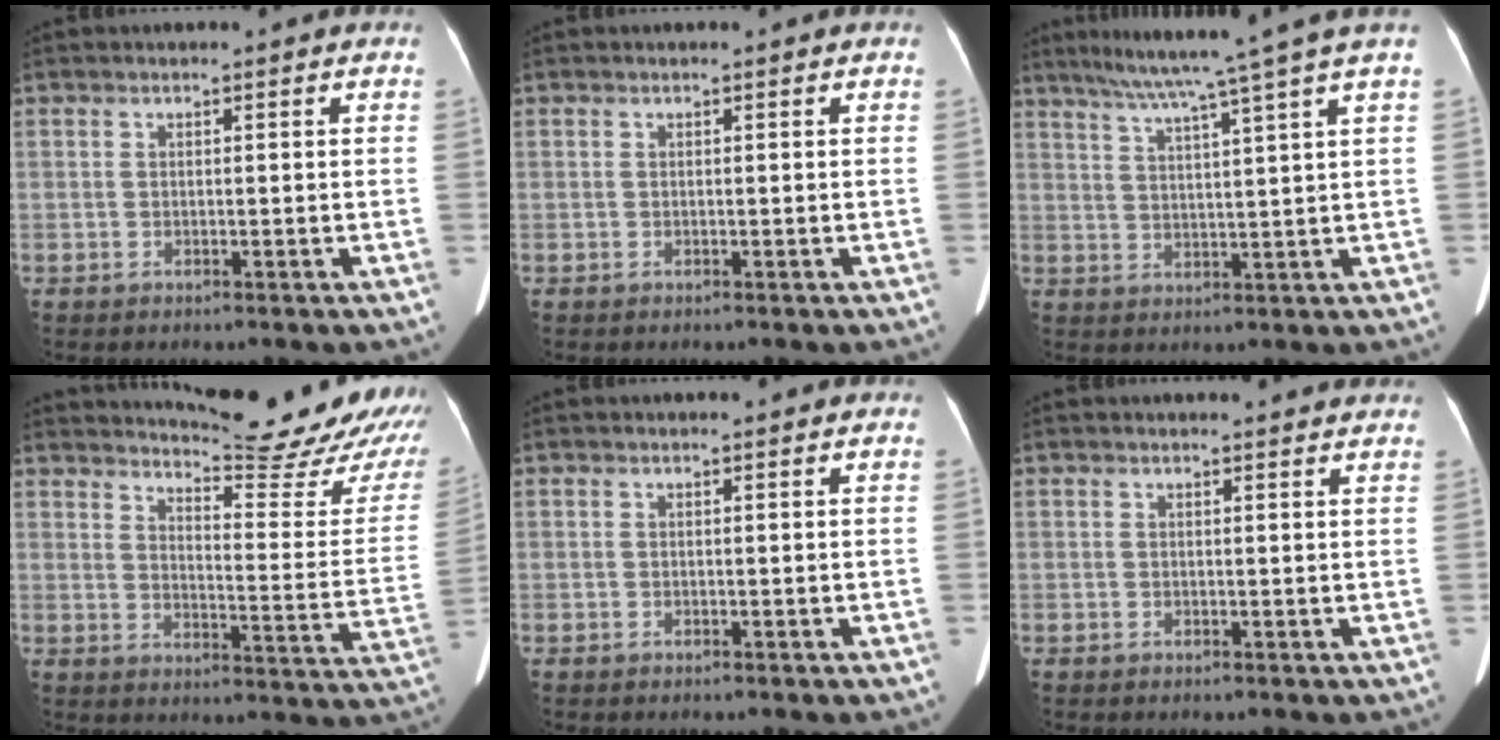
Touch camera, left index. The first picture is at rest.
{"total": 0.0}
{"total": 11.5, "force": [8.9, -2.9, 6.7], "torque": [-0.107, -0.005, 0.125]}
{"total": 22.4, "force": [21.0, 1.6, 7.6], "torque": [-0.096, -0.115, 0.243]}
{"total": 1.2, "force": [1.1, 0.2, 0.5], "torque": [-0.007, 0.009, 0.009]}
{"total": 5.7, "force": [5.5, 0.7, 1.6], "torque": [-0.013, 0.012, 0.047]}